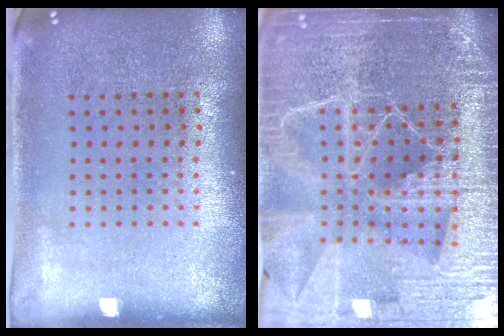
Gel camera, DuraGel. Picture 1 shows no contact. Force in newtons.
{"total": 6.0, "press": 5.2, "slide": 2.8}